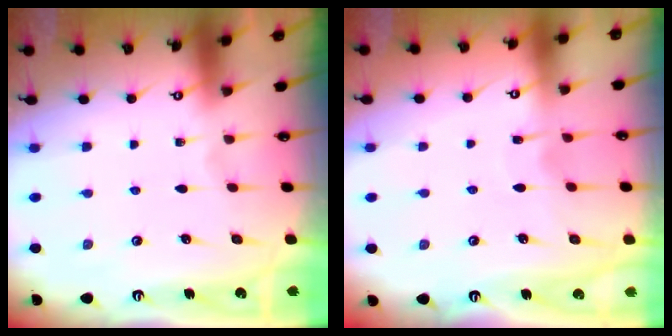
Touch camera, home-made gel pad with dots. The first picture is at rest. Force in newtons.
{"total": 3.5, "press": 3.5, "slide": 0.3}